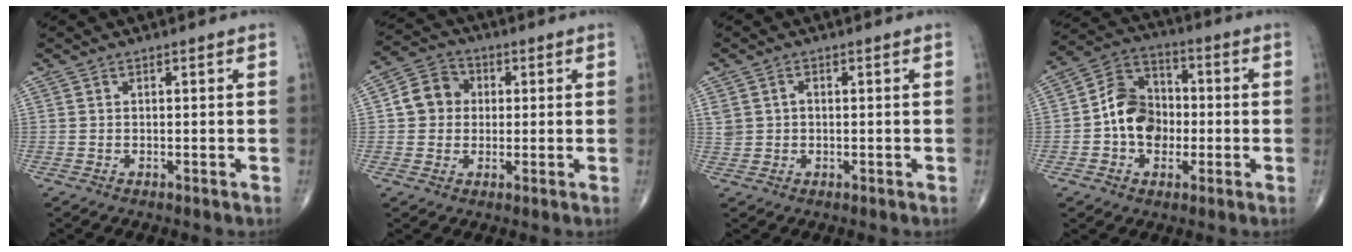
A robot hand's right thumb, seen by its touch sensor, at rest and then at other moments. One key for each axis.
{"total": 7.3, "fx": 0.7, "fy": 6.5, "fz": 3.3, "tx": -0.039, "ty": 0.013, "tz": 0.000}
{"total": 3.0, "fx": 0.4, "fy": 2.5, "fz": 1.7, "tx": -0.032, "ty": 0.010, "tz": 0.013}
{"total": 11.3, "fx": -1.3, "fy": 8.8, "fz": 6.9, "tx": -0.090, "ty": 0.033, "tz": -0.034}